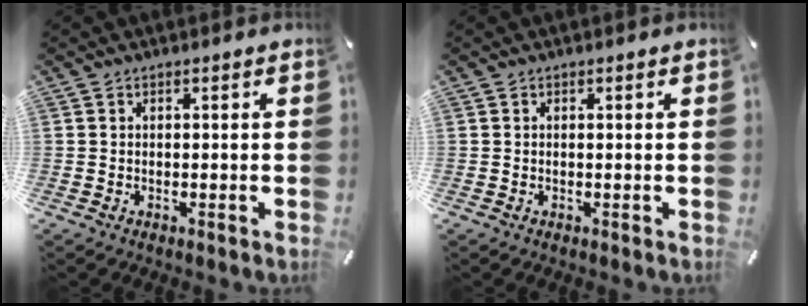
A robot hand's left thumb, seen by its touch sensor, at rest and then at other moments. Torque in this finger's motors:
{"motor_torque": [-0.06, 0.05, 0.02, 0.06, 0.00]}